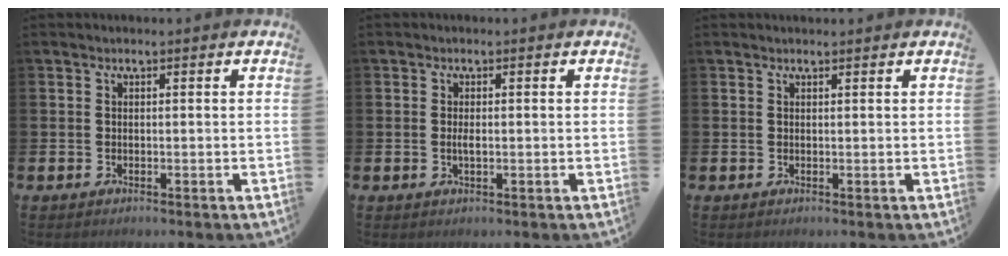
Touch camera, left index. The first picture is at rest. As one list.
[{"total": 1.2, "force": [0.0, 0.4, 1.2], "torque": [-0.025, 0.003, -0.002]}, {"total": 0.6, "force": [0.6, 0.0, 0.0], "torque": [0.010, -0.003, 0.010]}]